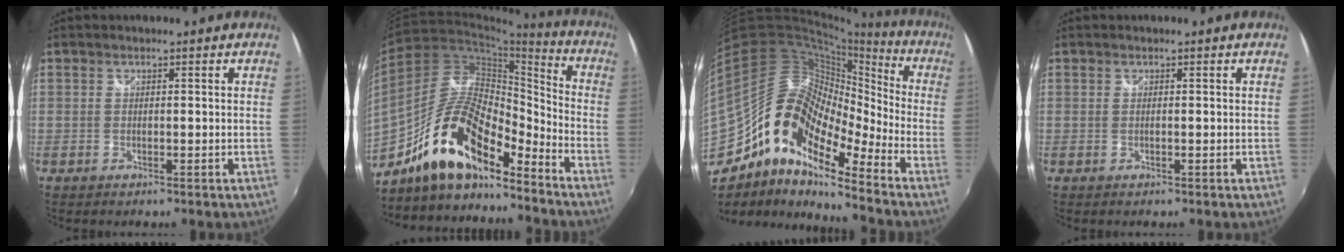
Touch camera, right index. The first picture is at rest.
{"total": 17.9, "force": [-12.8, 6.0, 10.9], "torque": [-0.205, 0.011, -0.236]}
{"total": 18.9, "force": [-10.8, 8.0, 13.3], "torque": [-0.227, -0.008, -0.219]}
{"total": 0.0}